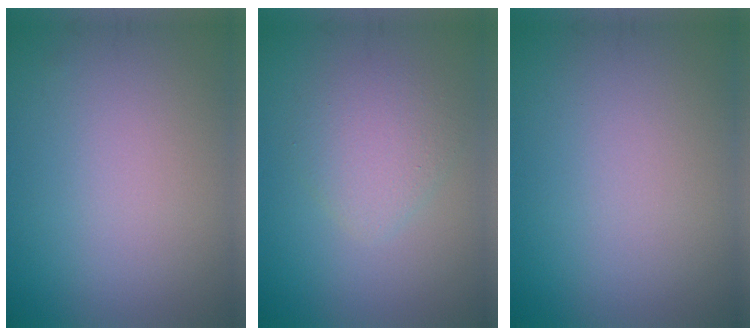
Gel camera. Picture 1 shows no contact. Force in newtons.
{"total": 2.9, "press": 2.9, "slide": 0.2}
{"total": 0.0}